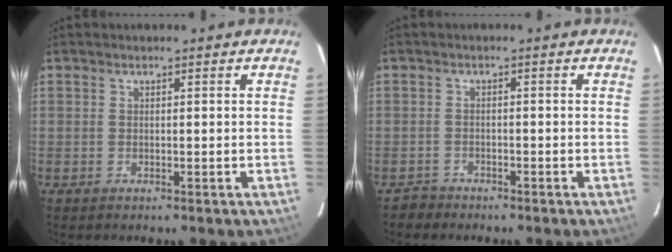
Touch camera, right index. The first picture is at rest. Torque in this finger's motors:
{"motor_torque": [-0.35, -0.09, -1.05, -0.21]}